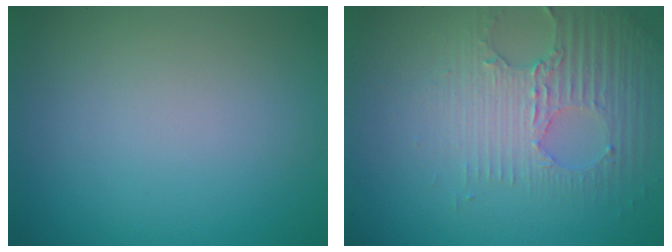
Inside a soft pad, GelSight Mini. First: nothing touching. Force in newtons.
{"total": 3.6, "press": 3.5, "slide": 0.8}